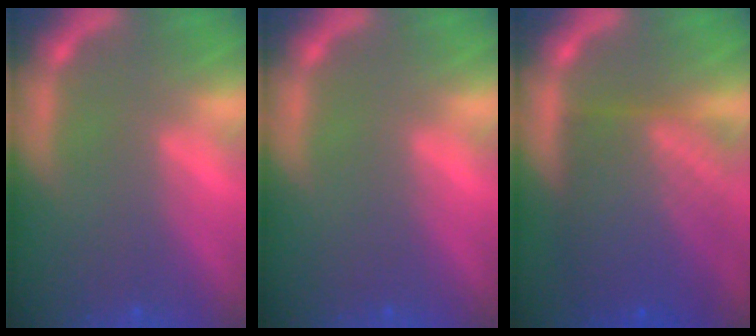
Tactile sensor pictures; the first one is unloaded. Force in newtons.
{"total": 0.0}
{"total": 10.1}